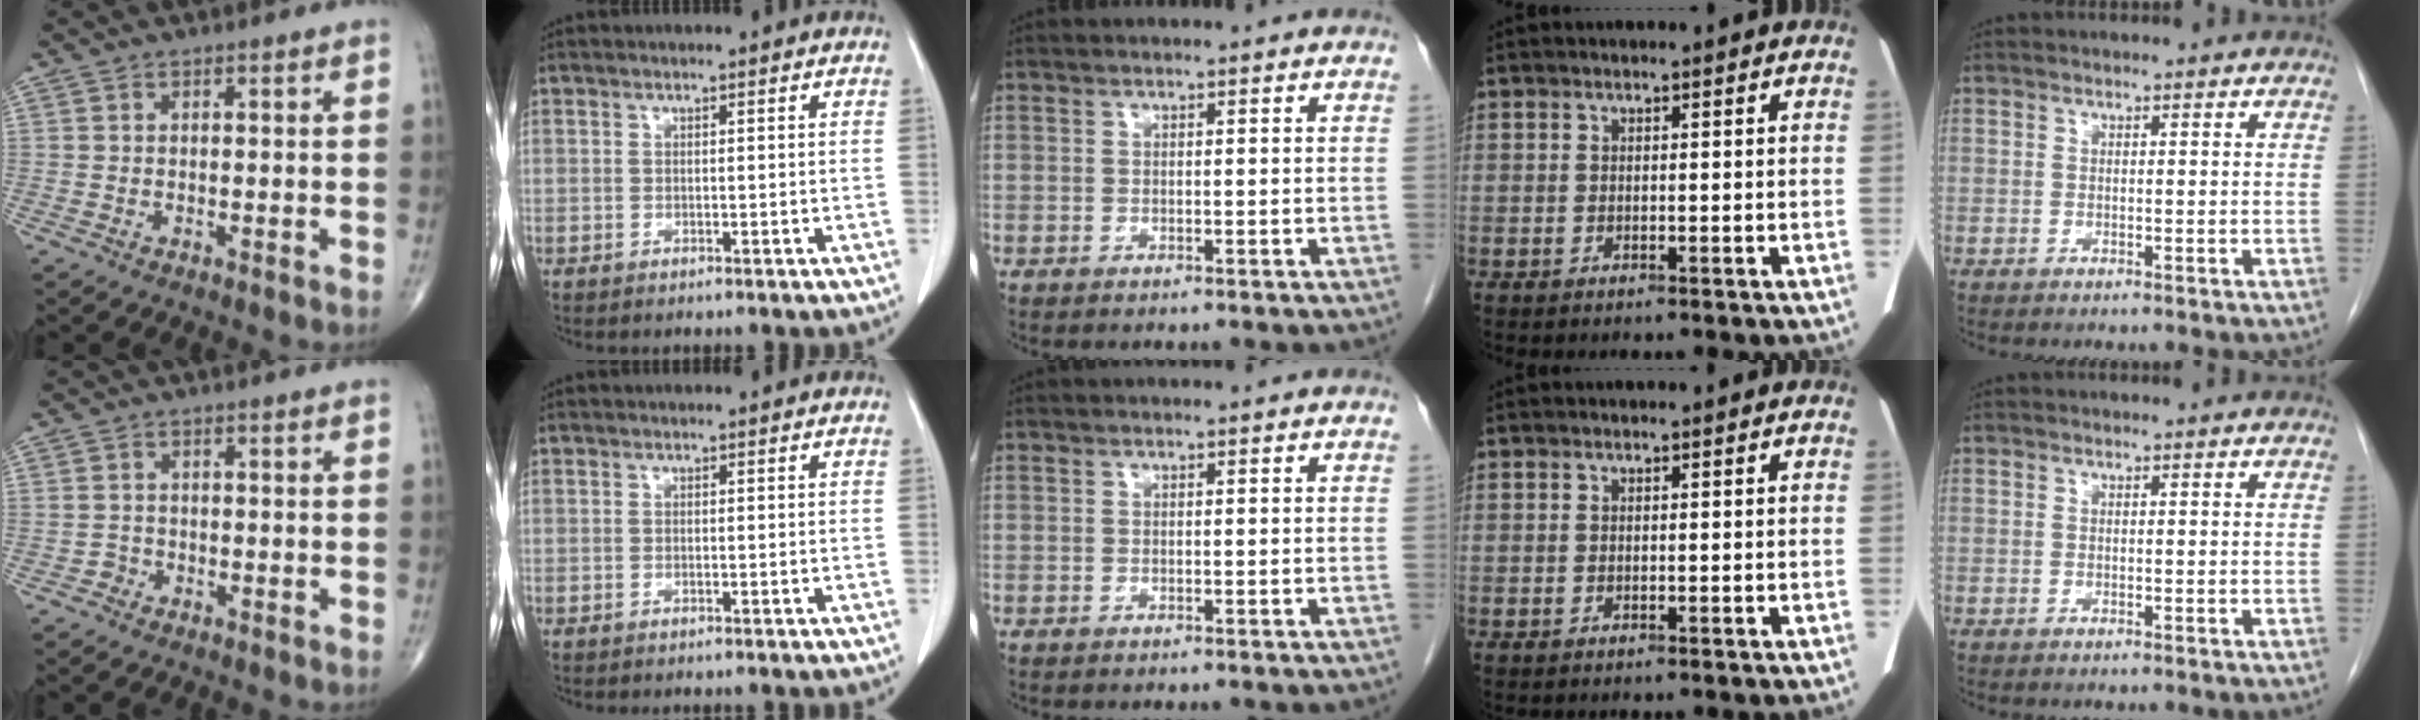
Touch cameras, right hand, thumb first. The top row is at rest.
{"thumb": {"total": 1.2, "force": [-0.8, 1.0, -0.1], "torque": [0.006, 0.005, -0.020]}}